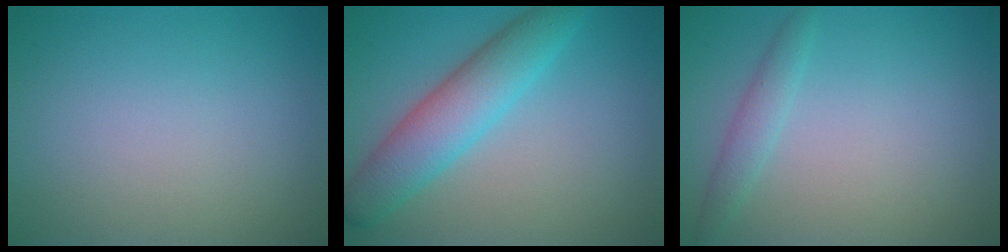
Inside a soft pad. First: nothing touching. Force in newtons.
{"total": 5.5, "press": 5.5, "slide": 0.2}
{"total": 1.6, "press": 1.6, "slide": 0.0}